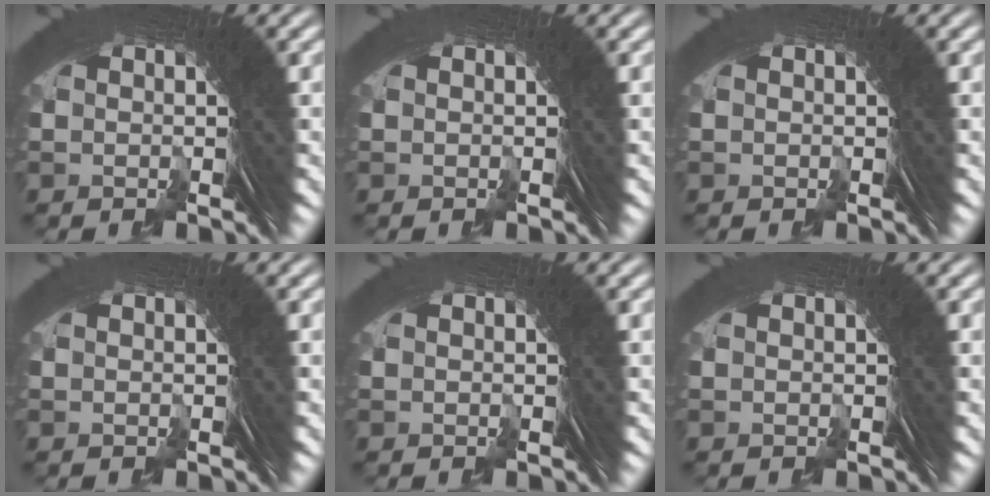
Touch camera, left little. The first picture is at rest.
{"total": 0.0}
{"total": 0.0}
{"total": 0.0}
{"total": 0.0}
{"total": 0.0}